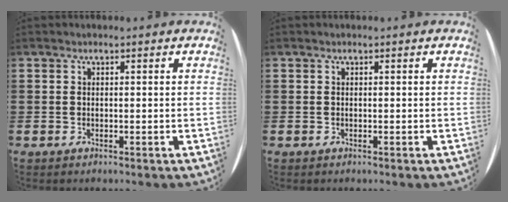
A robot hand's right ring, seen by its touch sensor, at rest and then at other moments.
{"total": 0.0}